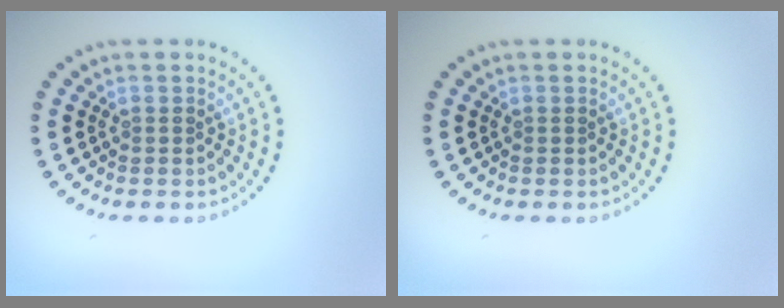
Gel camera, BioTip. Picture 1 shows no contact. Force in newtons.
{"total": 0.0}